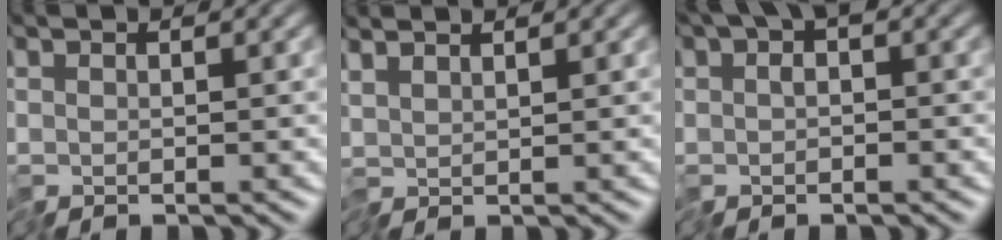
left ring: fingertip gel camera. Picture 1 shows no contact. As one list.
[{"total": 1.3, "force": [1.3, -0.1, 0.4], "torque": [-0.013, 0.007, 0.027]}, {"total": 3.8, "force": [0.8, 2.4, 2.9], "torque": [-0.047, 0.003, 0.008]}]